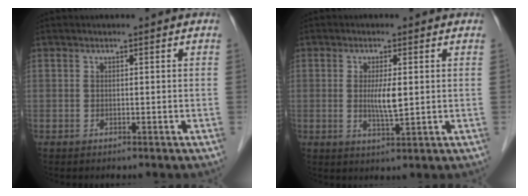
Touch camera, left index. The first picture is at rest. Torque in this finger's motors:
{"motor_torque": [0.47, 0.31, 0.10, 0.03]}